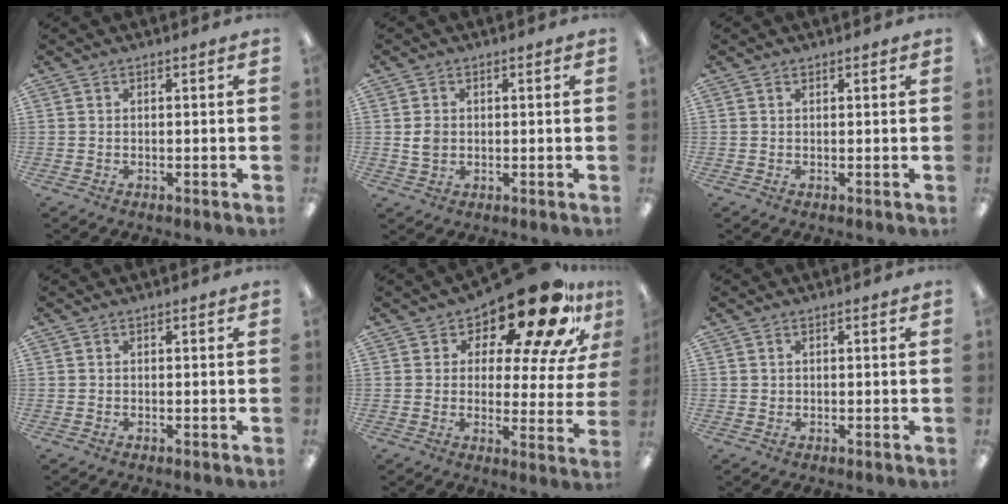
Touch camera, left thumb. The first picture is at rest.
{"total": 3.1, "force": [0.1, 2.6, 1.8], "torque": [-0.026, 0.002, 0.001]}
{"total": 0.7, "force": [0.4, 0.4, 0.3], "torque": [-0.007, 0.002, 0.008]}
{"total": 0.0}
{"total": 18.5, "force": [14.2, 5.7, 10.5], "torque": [-0.159, -0.106, 0.236]}
{"total": 1.0, "force": [0.4, 0.9, 0.2], "torque": [-0.004, 0.003, 0.007]}